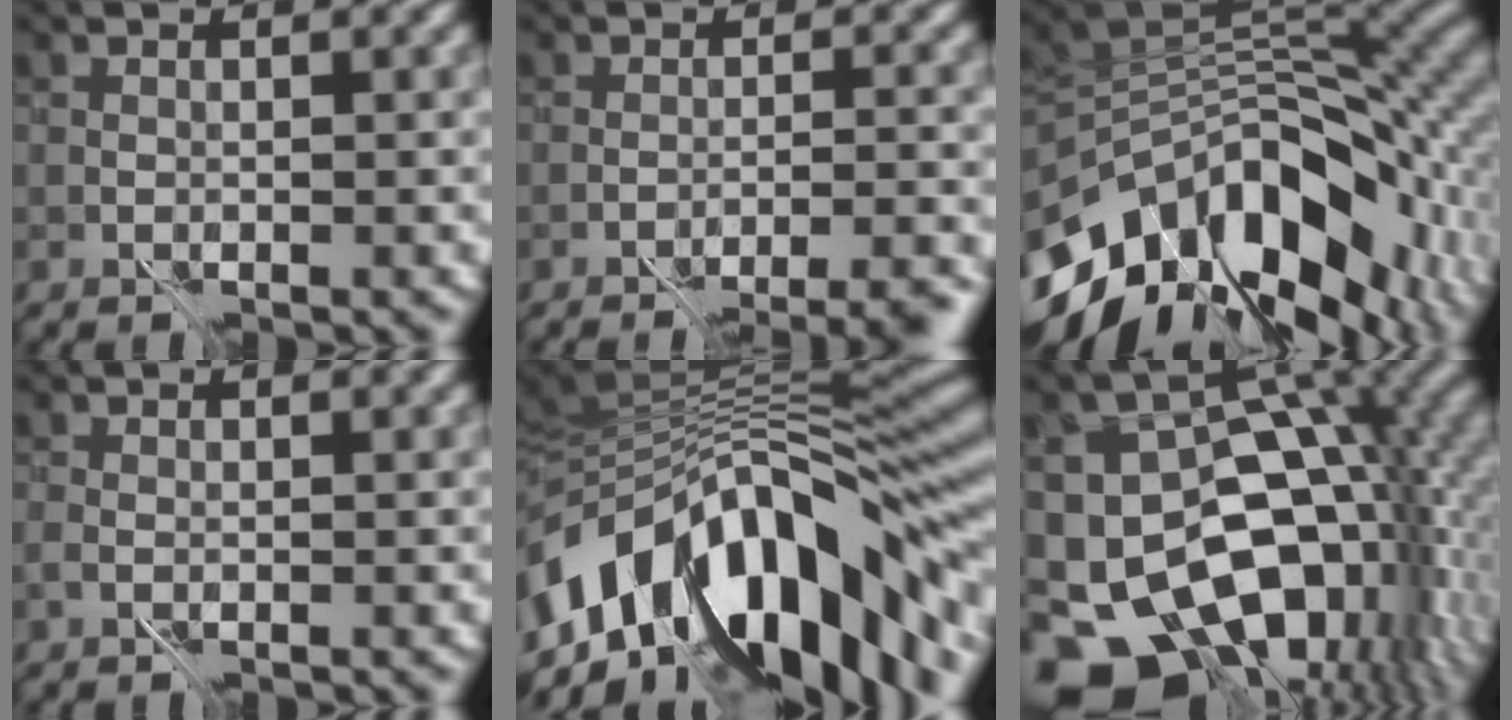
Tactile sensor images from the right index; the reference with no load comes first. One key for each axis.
{"total": 7.1, "fx": -6.5, "fy": 0.9, "fz": 2.6, "tx": -0.028, "ty": 0.006, "tz": -0.070}
{"total": 14.6, "fx": -5.2, "fy": 8.9, "fz": 10.4, "tx": -0.174, "ty": 0.002, "tz": -0.084}
{"total": 1.1, "fx": -0.7, "fy": 0.6, "fz": 0.6, "tx": -0.016, "ty": -0.006, "tz": -0.014}
{"total": 14.5, "fx": -5.9, "fy": 7.3, "fz": 11.0, "tx": -0.176, "ty": 0.019, "tz": -0.101}
{"total": 17.7, "fx": -6.0, "fy": 11.2, "fz": 12.3, "tx": -0.200, "ty": -0.034, "tz": -0.073}